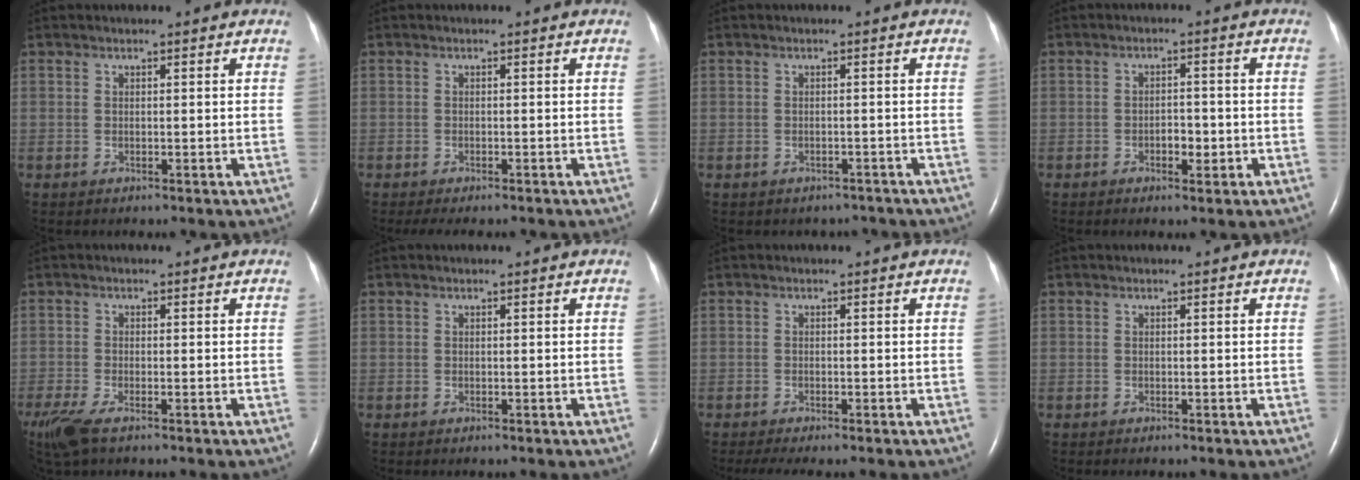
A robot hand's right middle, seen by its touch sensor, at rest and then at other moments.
{"total": 4.8, "force": [-4.0, 1.3, 2.3], "torque": [-0.028, -0.008, -0.054]}
{"total": 3.2, "force": [-2.8, 1.7, 0.0], "torque": [-0.003, 0.011, -0.033]}
{"total": 2.9, "force": [-1.1, 1.3, 2.3], "torque": [-0.036, 0.005, -0.013]}
{"total": 5.3, "force": [-3.6, 1.4, 3.7], "torque": [-0.085, -0.017, -0.068]}
{"total": 0.0}
{"total": 3.9, "force": [-3.1, 0.4, 2.3], "torque": [-0.037, -0.011, -0.047]}
{"total": 0.0}